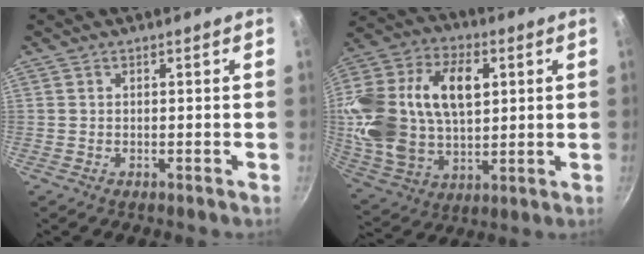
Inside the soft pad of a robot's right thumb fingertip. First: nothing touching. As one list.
[{"total": 26.1, "force": [5.3, 16.8, 19.2], "torque": [-0.381, 0.011, 0.095]}]